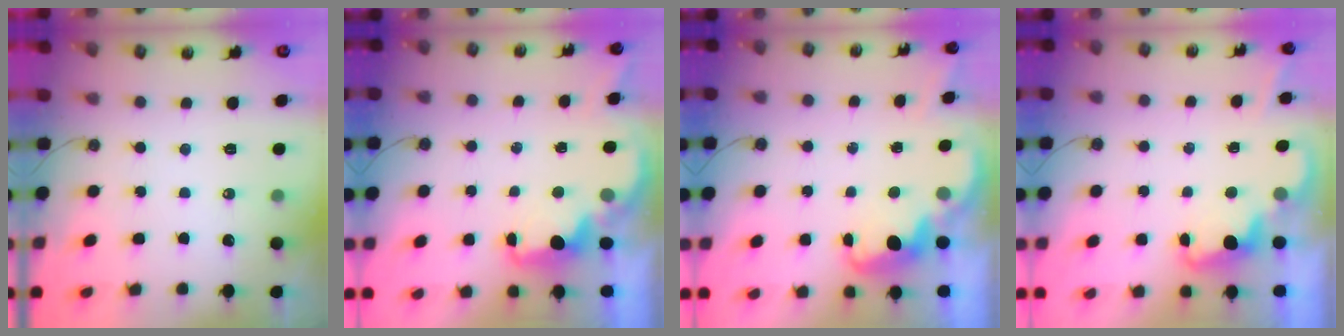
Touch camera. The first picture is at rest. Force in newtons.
{"total": 2.2, "press": 2.0, "slide": 0.7}
{"total": 2.7, "press": 2.6, "slide": 0.5}
{"total": 2.3, "press": 2.2, "slide": 0.5}